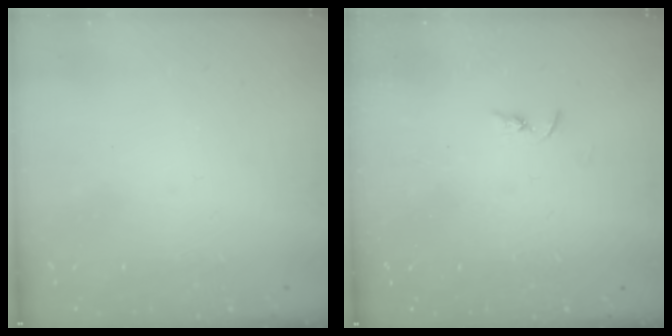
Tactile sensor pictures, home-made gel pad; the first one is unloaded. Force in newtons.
{"total": 2.2, "press": 2.2, "slide": 0.2}